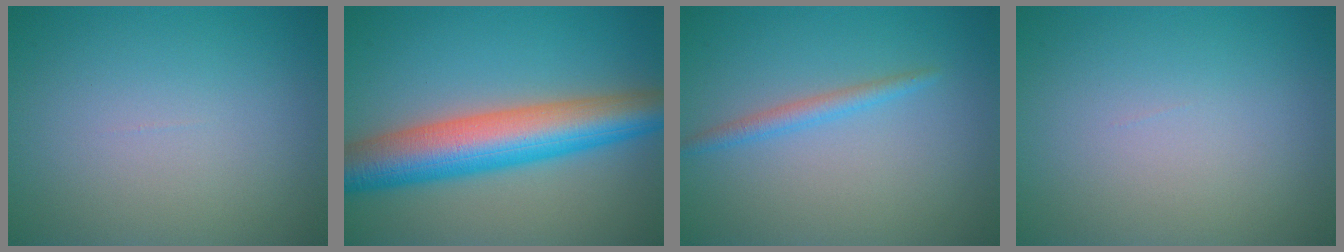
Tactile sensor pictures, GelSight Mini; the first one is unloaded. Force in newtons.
{"total": 9.2, "press": 9.2, "slide": 0.2}
{"total": 1.6, "press": 1.6, "slide": 0.1}
{"total": 0.0}